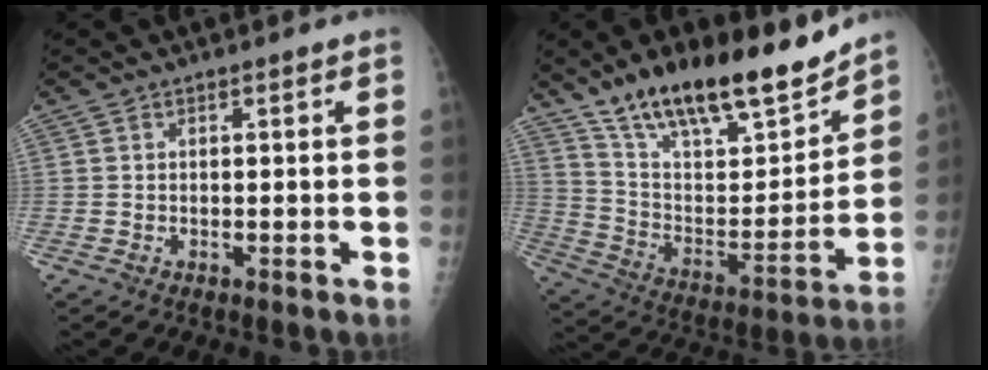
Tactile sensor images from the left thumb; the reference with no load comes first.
{"total": 23.5, "force": [18.1, 7.3, 13.2], "torque": [-0.180, -0.083, 0.308]}